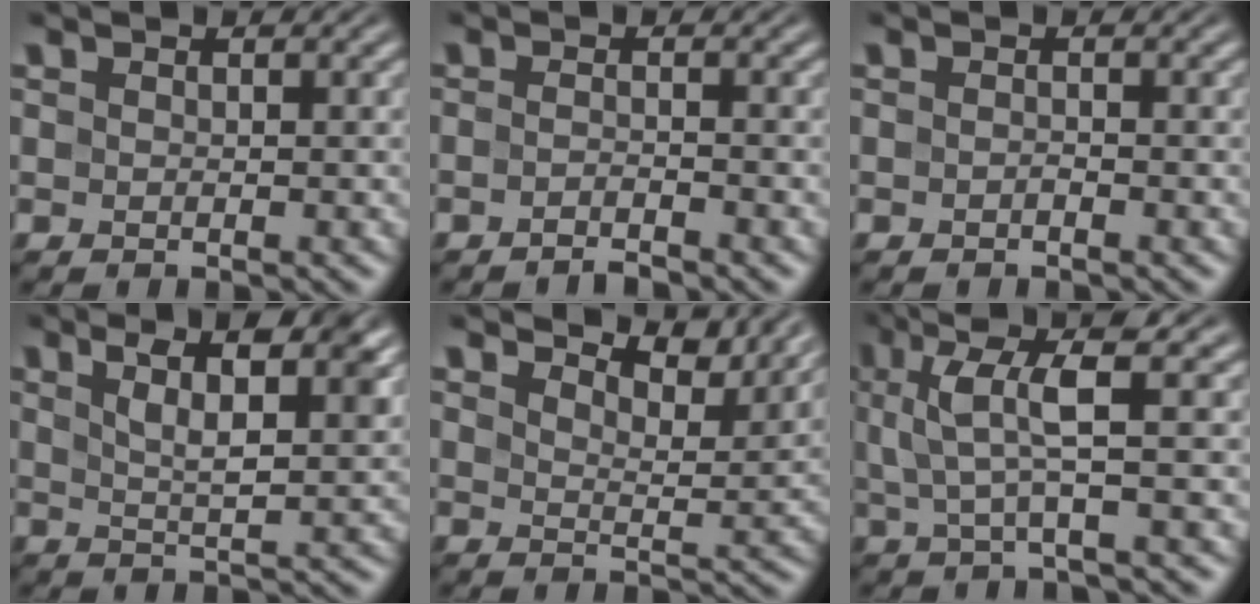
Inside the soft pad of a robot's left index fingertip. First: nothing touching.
{"total": 1.6, "force": [-1.2, 0.3, 1.0], "torque": [-0.012, -0.002, -0.030]}
{"total": 0.5, "force": [-0.4, 0.1, 0.4], "torque": [-0.008, 0.001, -0.006]}
{"total": 6.3, "force": [3.2, 1.9, 5.1], "torque": [-0.072, 0.012, 0.045]}
{"total": 6.8, "force": [6.2, 1.3, 2.5], "torque": [-0.043, 0.005, 0.073]}
{"total": 5.4, "force": [1.5, 0.8, 5.1], "torque": [-0.100, 0.011, 0.026]}